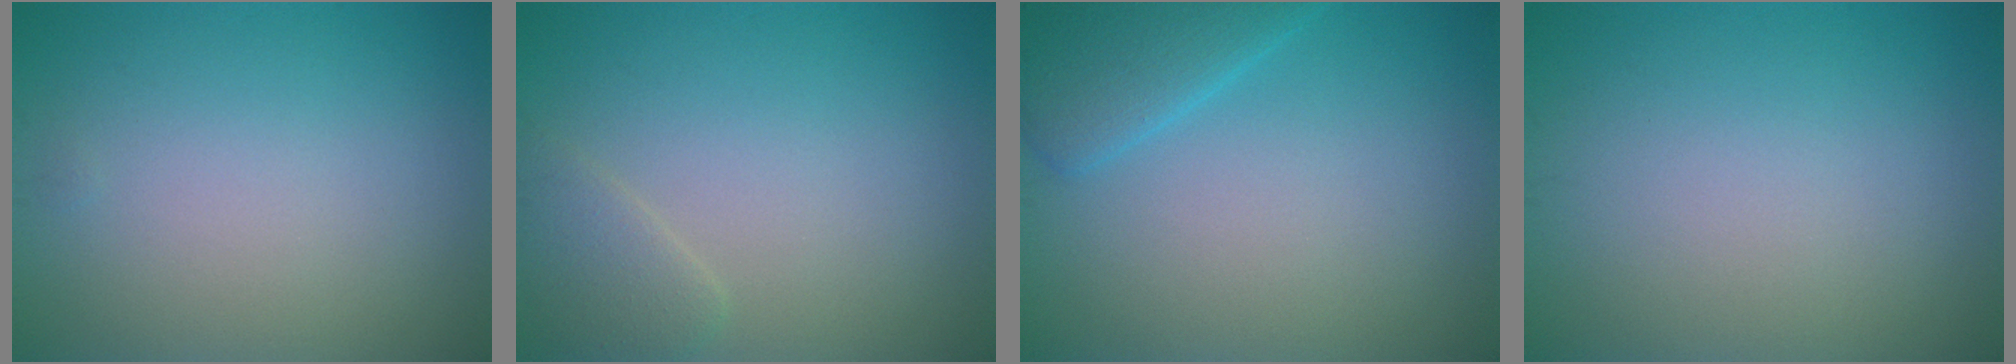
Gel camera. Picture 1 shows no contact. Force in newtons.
{"total": 1.7, "press": 1.7, "slide": 0.2}
{"total": 3.4, "press": 3.4, "slide": 0.2}
{"total": 0.0}